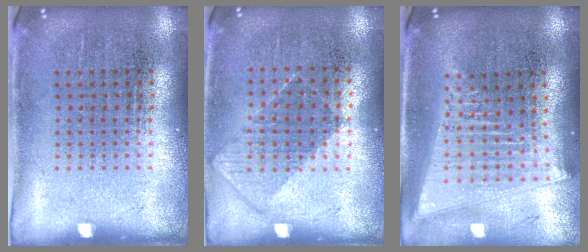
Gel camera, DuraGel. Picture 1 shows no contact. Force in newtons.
{"total": 0.8, "press": 0.7, "slide": 0.4}
{"total": 2.0, "press": 1.7, "slide": 1.1}